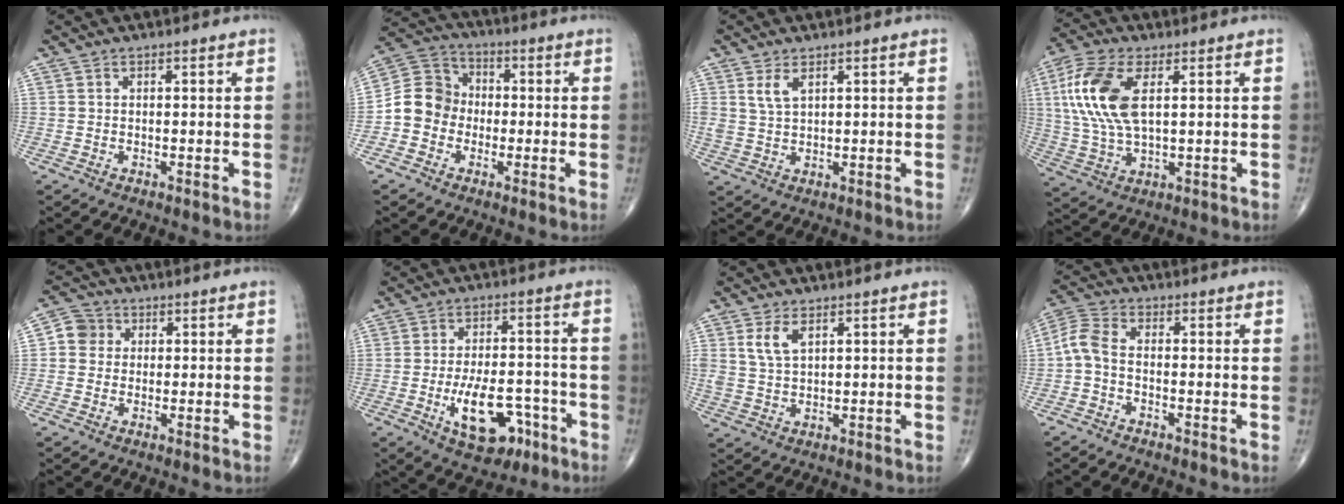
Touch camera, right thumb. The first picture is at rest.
{"total": 9.1, "force": [-2.0, 8.1, 3.6], "torque": [-0.046, 0.037, -0.049]}
{"total": 3.4, "force": [1.8, 1.5, 2.5], "torque": [-0.050, -0.006, 0.043]}
{"total": 14.1, "force": [3.4, 6.5, 12.0], "torque": [-0.275, 0.001, 0.070]}
{"total": 4.6, "force": [0.7, 4.3, 1.3], "torque": [-0.002, 0.006, 0.002]}
{"total": 11.9, "force": [-4.8, 6.3, 8.9], "torque": [-0.122, 0.027, -0.068]}
{"total": 4.7, "force": [2.2, 2.4, 3.4], "torque": [-0.069, -0.006, 0.050]}
{"total": 4.8, "force": [-1.3, 2.4, 3.9], "torque": [-0.093, 0.018, -0.040]}